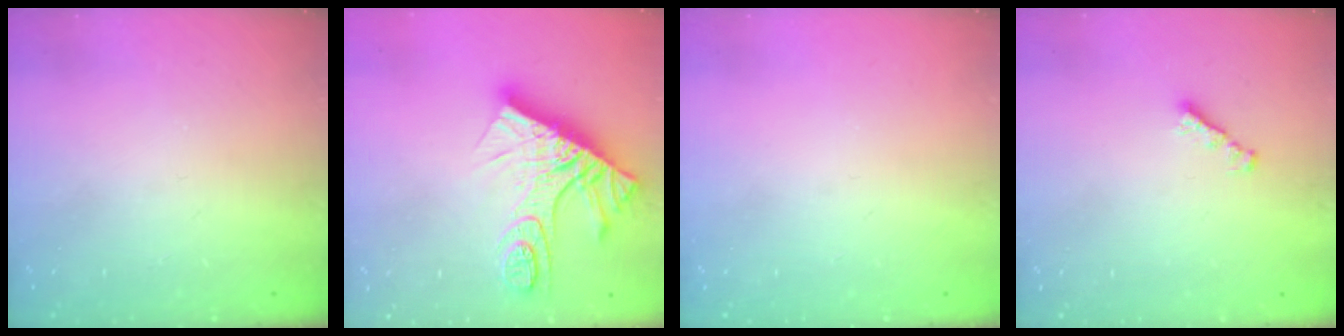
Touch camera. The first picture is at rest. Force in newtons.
{"total": 15.8, "press": 15.8, "slide": 1.4}
{"total": 0.0}
{"total": 1.6, "press": 1.5, "slide": 0.5}